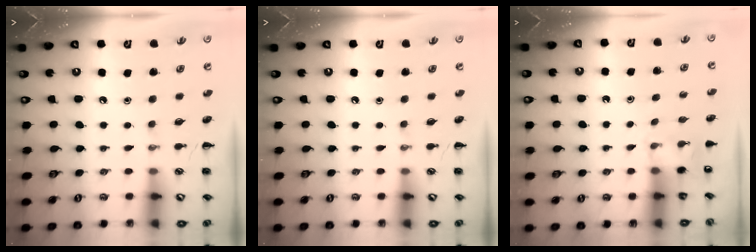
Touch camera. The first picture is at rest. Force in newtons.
{"total": 0.0}
{"total": 3.9, "press": 3.7, "slide": 1.0}